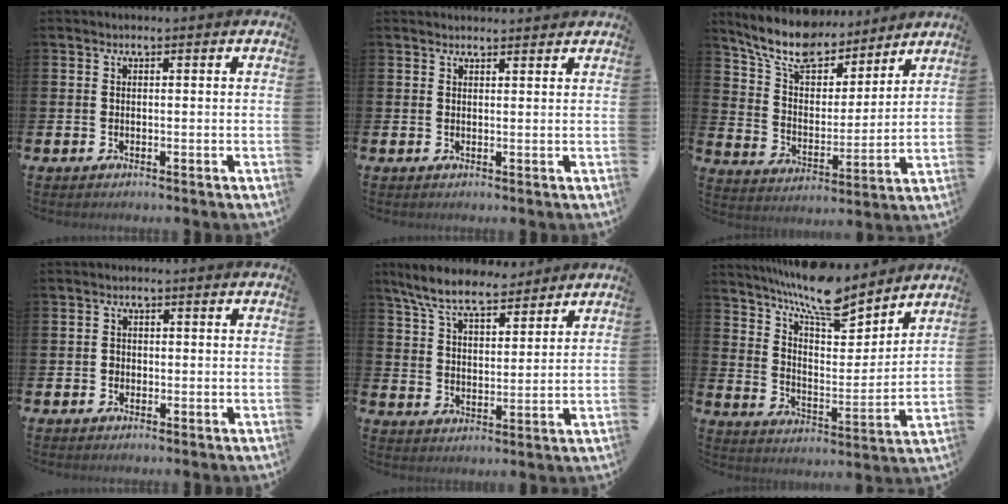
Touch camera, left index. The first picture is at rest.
{"total": 1.7, "force": [1.7, 0.2, 0.0], "torque": [0.008, -0.009, 0.029]}
{"total": 10.9, "force": [9.8, 3.7, 3.1], "torque": [-0.098, -0.061, 0.175]}
{"total": 1.1, "force": [-0.1, 1.1, 0.3], "torque": [0.002, 0.003, -0.007]}
{"total": 8.3, "force": [7.5, 2.0, 2.9], "torque": [-0.088, -0.026, 0.138]}
{"total": 10.5, "force": [9.6, 2.2, 3.8], "torque": [-0.098, -0.062, 0.172]}